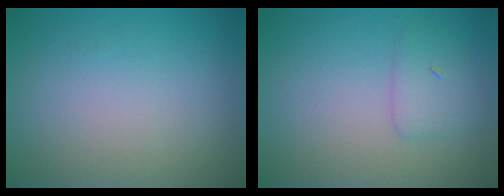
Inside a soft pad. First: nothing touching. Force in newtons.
{"total": 1.8, "press": 1.8, "slide": 0.1}